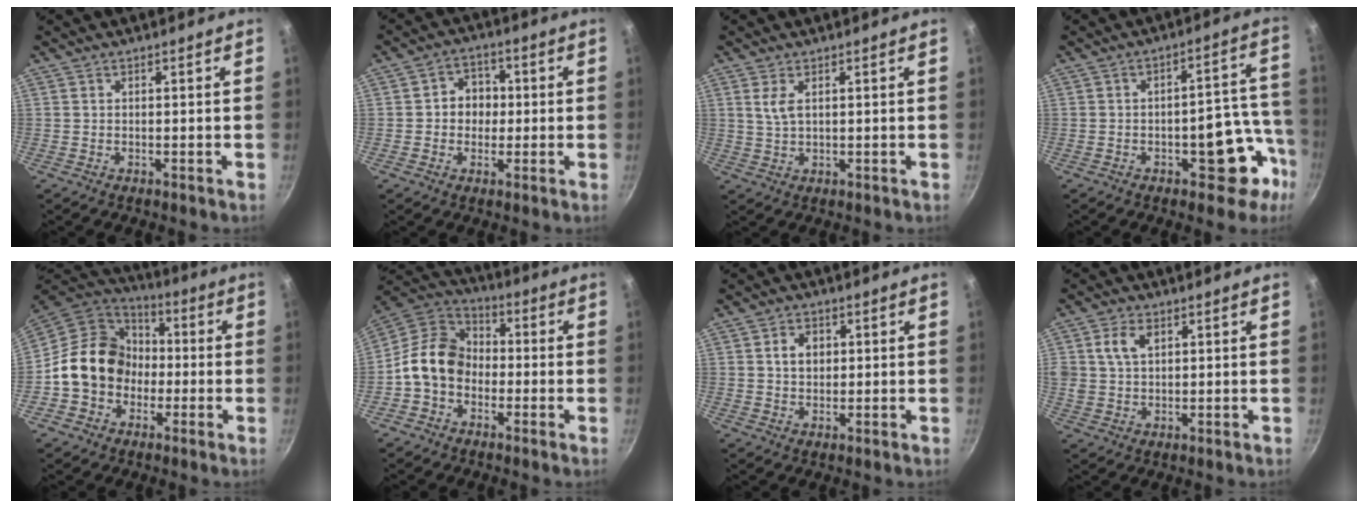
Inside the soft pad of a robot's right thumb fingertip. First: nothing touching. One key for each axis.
{"total": 6.1, "fx": -0.1, "fy": 5.4, "fz": 2.9, "tx": -0.006, "ty": 0.010, "tz": -0.008}
{"total": 3.2, "fx": 1.2, "fy": 1.5, "fz": 2.6, "tx": -0.052, "ty": -0.010, "tz": 0.027}
{"total": 11.9, "fx": -4.8, "fy": 6.5, "fz": 8.7, "tx": -0.043, "ty": 0.056, "tz": -0.051}
{"total": 16.3, "fx": -1.7, "fy": 13.9, "fz": 8.3, "tx": -0.106, "ty": 0.048, "tz": -0.040}
{"total": 12.2, "fx": -2.2, "fy": 9.7, "fz": 7.1, "tx": -0.088, "ty": 0.041, "tz": -0.063}
{"total": 4.1, "fx": 0.9, "fy": 3.2, "fz": 2.4, "tx": -0.021, "ty": 0.003, "tz": 0.015}
{"total": 5.7, "fx": 2.1, "fy": 3.9, "fz": 3.5, "tx": -0.055, "ty": -0.004, "tz": 0.040}